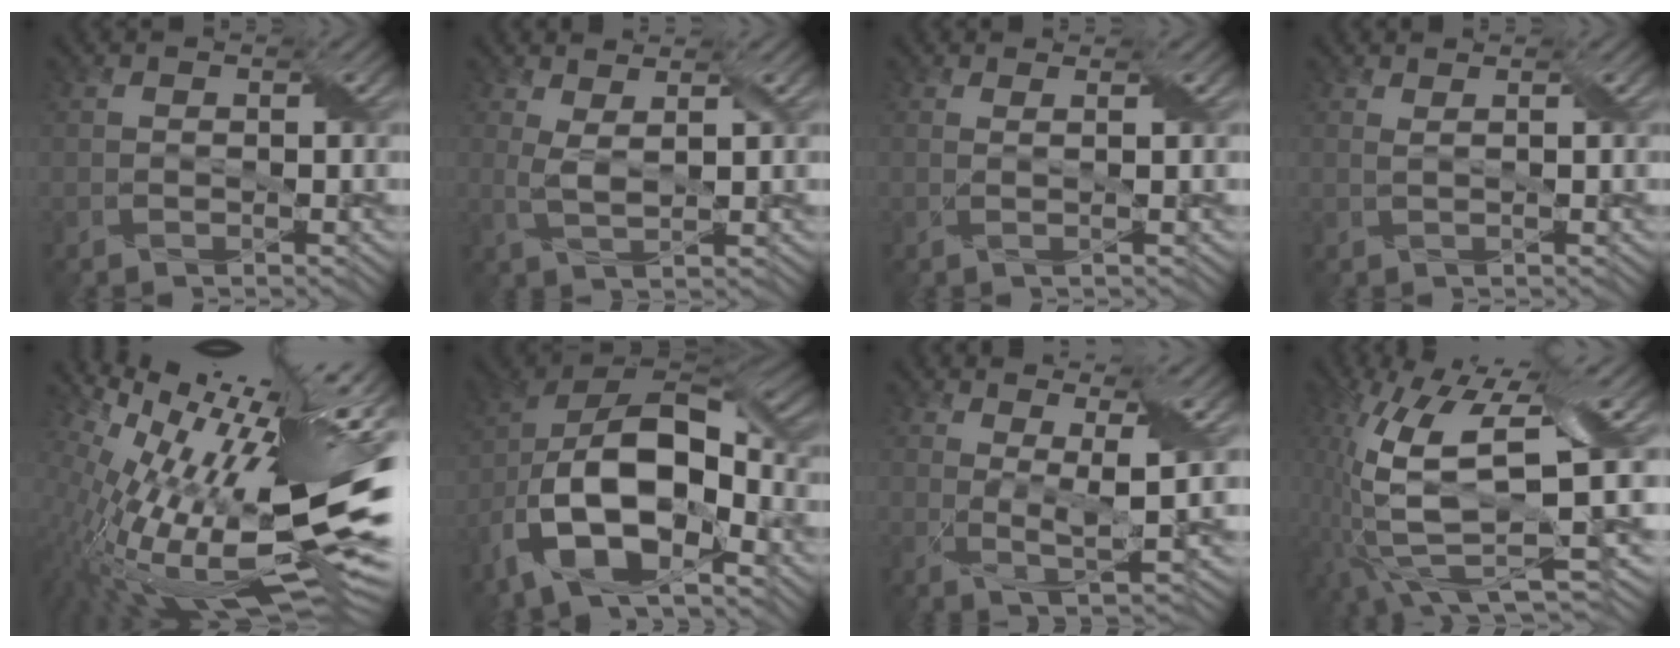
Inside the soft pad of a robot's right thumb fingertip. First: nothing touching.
{"total": 2.8, "force": [1.4, 0.6, 2.4], "torque": [-0.058, 0.000, 0.028]}
{"total": 1.7, "force": [0.6, 0.2, 1.5], "torque": [-0.031, 0.007, -0.004]}
{"total": 1.0, "force": [0.8, 0.0, 0.6], "torque": [-0.013, -0.001, 0.009]}
{"total": 19.9, "force": [1.1, 6.9, 18.6], "torque": [-0.261, 0.027, 0.049]}
{"total": 17.7, "force": [-6.4, 9.1, 13.7], "torque": [-0.265, -0.021, -0.117]}
{"total": 5.7, "force": [2.4, 0.8, 5.1], "torque": [-0.100, -0.002, 0.048]}
{"total": 14.4, "force": [-1.2, 3.6, 13.8], "torque": [-0.294, -0.005, -0.007]}